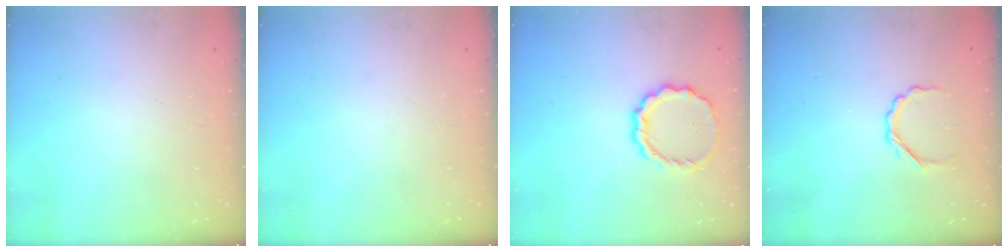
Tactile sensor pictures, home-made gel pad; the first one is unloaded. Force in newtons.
{"total": 0.0}
{"total": 9.0, "press": 8.8, "slide": 2.2}
{"total": 3.7, "press": 3.6, "slide": 0.7}